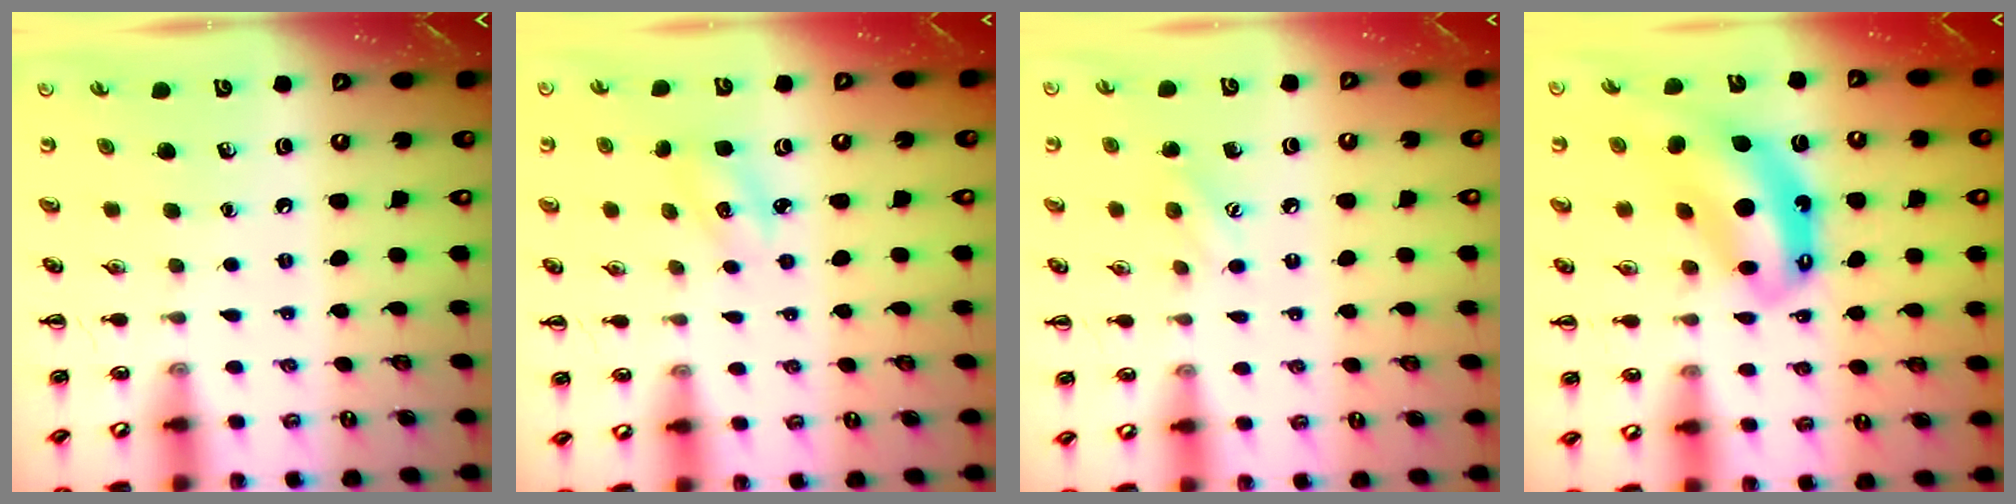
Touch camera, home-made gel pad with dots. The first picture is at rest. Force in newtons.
{"total": 2.9, "press": 2.8, "slide": 0.9}
{"total": 7.3, "press": 7.1, "slide": 1.8}
{"total": 10.6, "press": 10.2, "slide": 2.9}